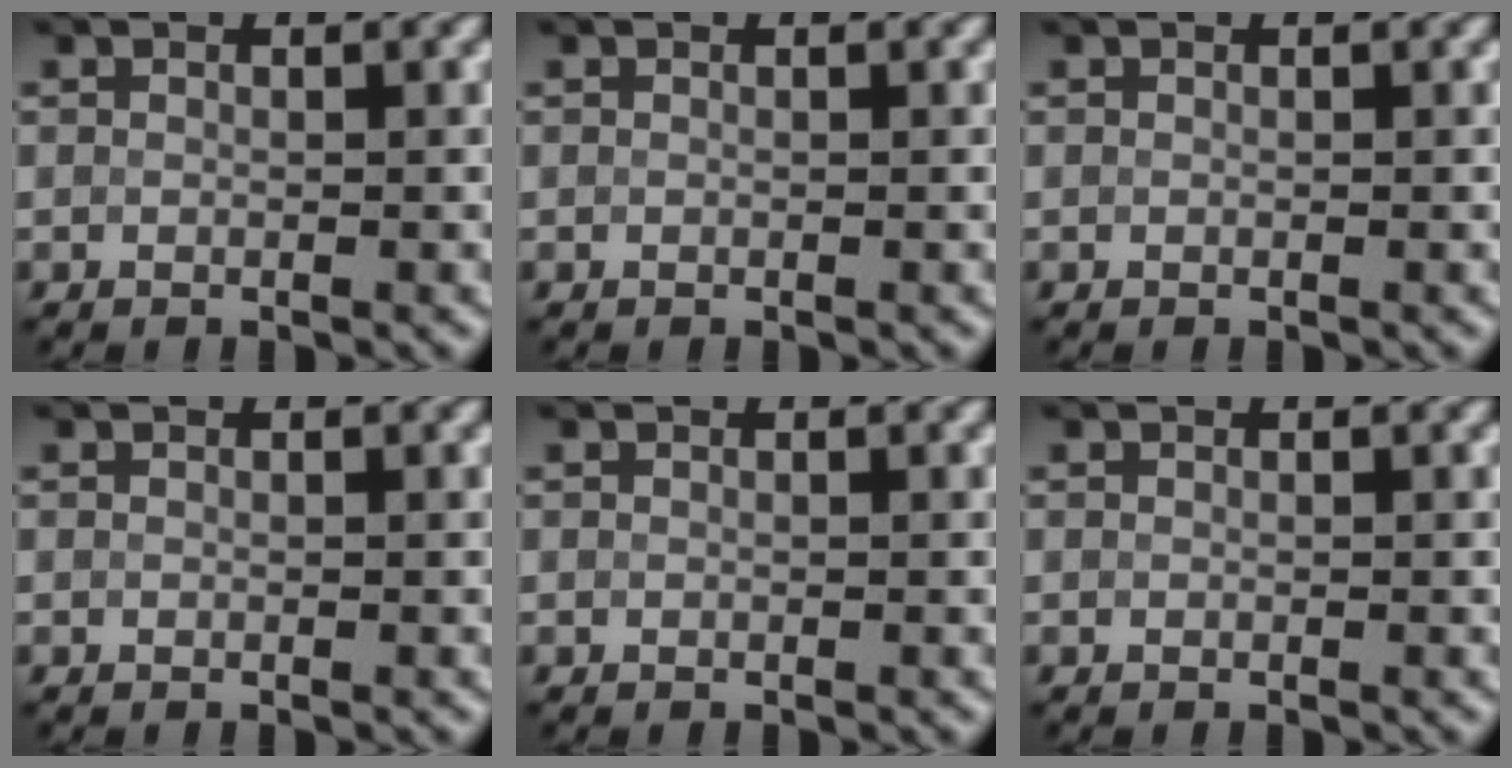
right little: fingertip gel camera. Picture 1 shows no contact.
{"total": 0.0}
{"total": 0.0}
{"total": 0.0}
{"total": 0.0}
{"total": 0.0}